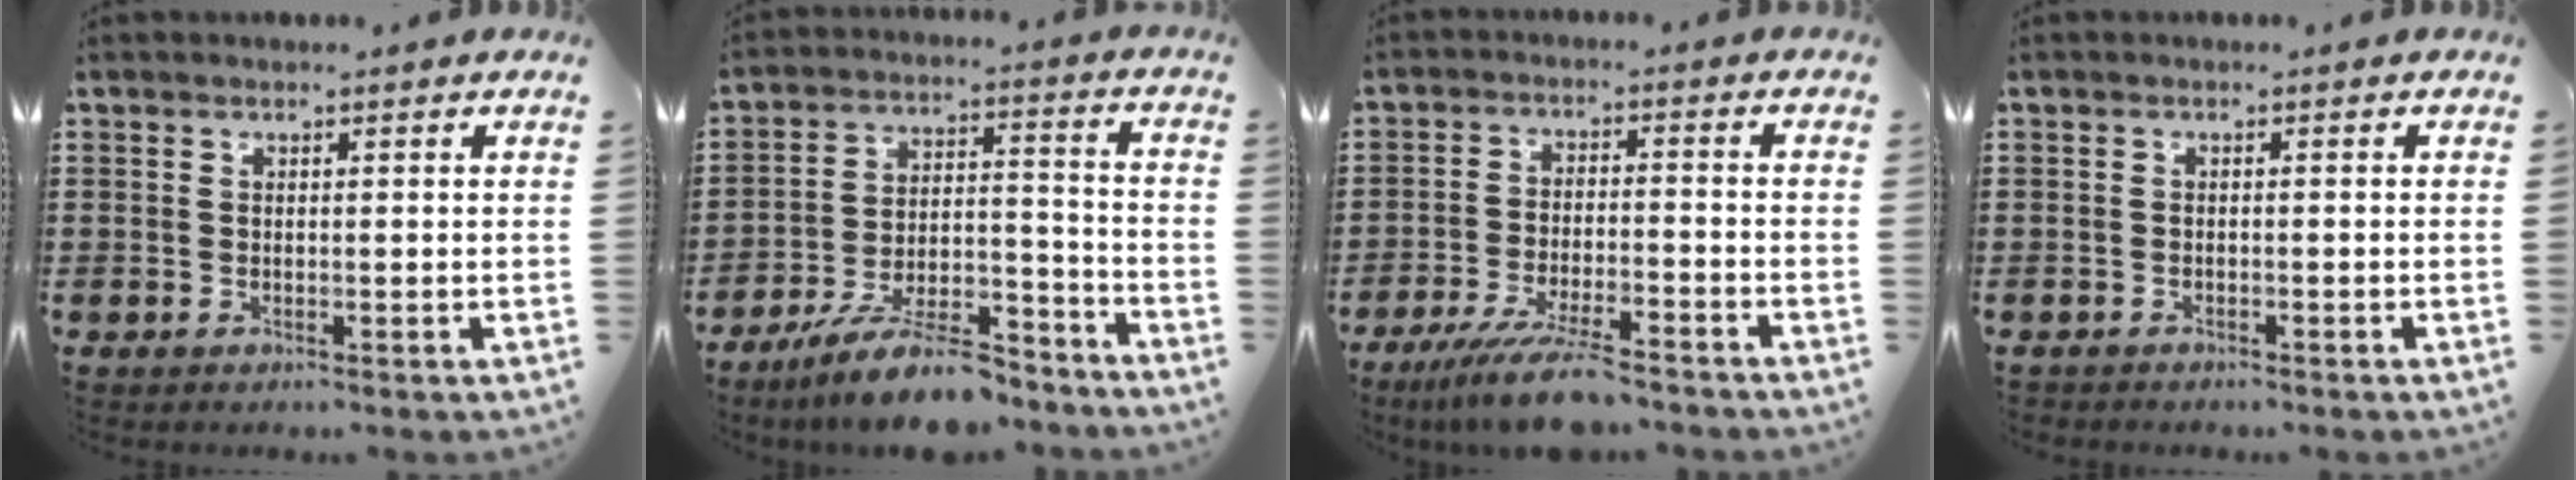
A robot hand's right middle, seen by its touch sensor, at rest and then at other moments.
{"total": 11.1, "force": [-9.4, 1.6, 5.7], "torque": [-0.099, 0.024, -0.177]}
{"total": 8.3, "force": [-6.9, 0.7, 4.6], "torque": [-0.098, -0.008, -0.129]}
{"total": 0.8, "force": [-0.8, 0.0, -0.1], "torque": [-0.001, -0.001, -0.016]}